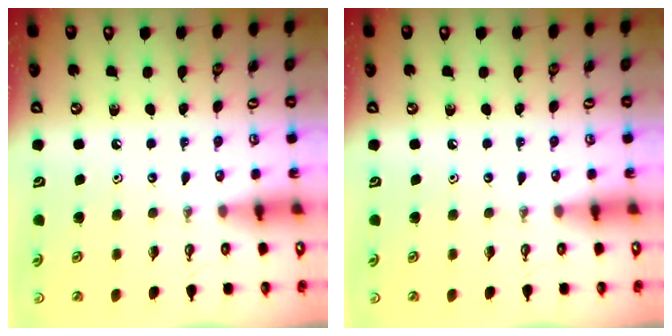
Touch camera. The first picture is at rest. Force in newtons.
{"total": 0.0}